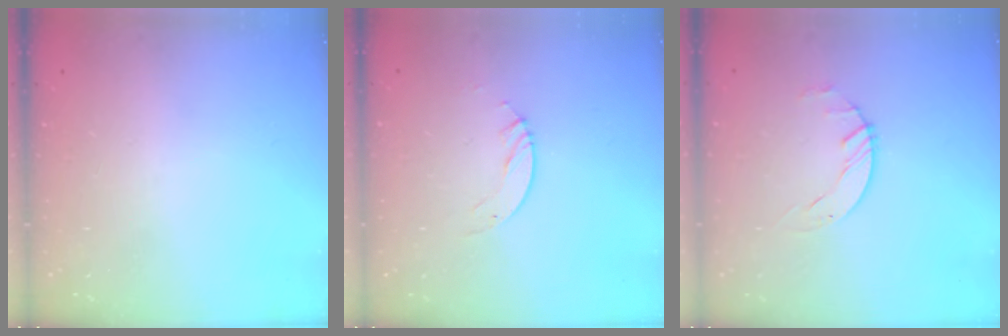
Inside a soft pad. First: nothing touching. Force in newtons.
{"total": 3.1, "press": 3.1, "slide": 0.3}
{"total": 1.4, "press": 1.4, "slide": 0.2}